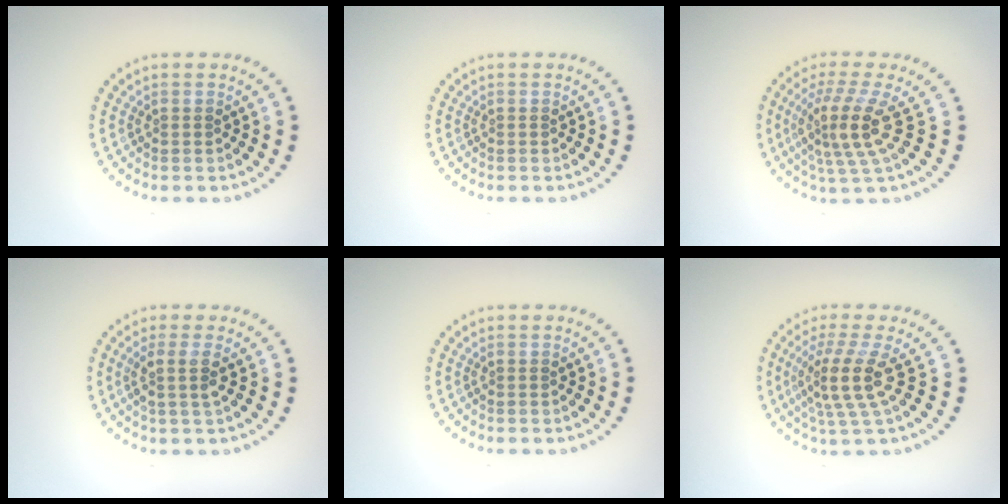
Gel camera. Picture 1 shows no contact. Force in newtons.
{"total": 0.0}
{"total": 4.4, "press": 3.2, "slide": 3.0}
{"total": 2.0, "press": 1.6, "slide": 1.2}
{"total": 0.0}
{"total": 4.1, "press": 3.0, "slide": 2.9}